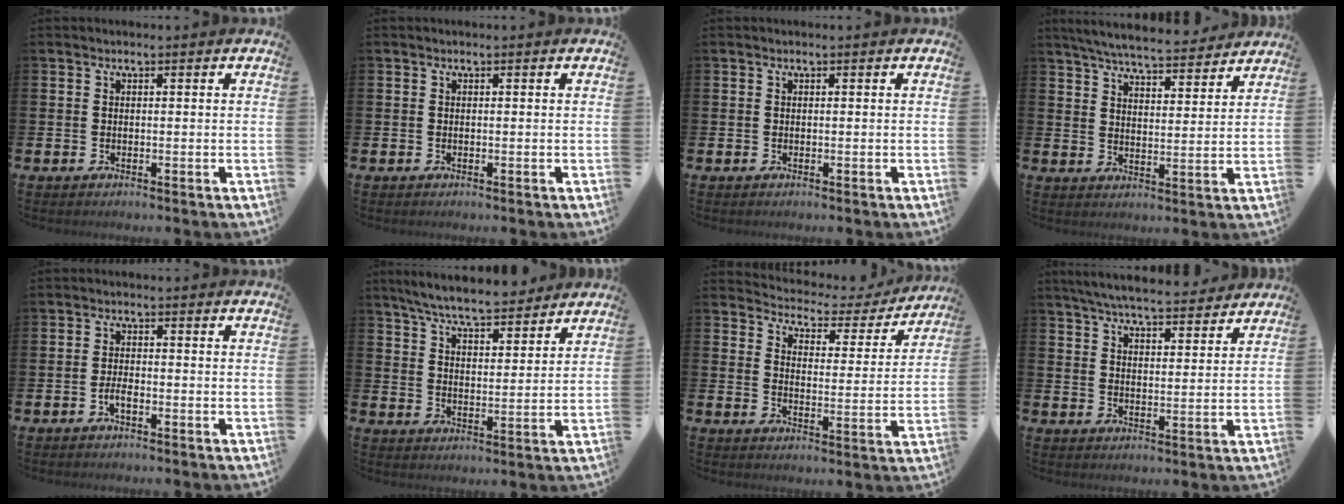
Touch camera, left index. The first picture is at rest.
{"total": 0.0}
{"total": 0.0}
{"total": 6.4, "force": [6.2, 0.7, 1.5], "torque": [-0.046, -0.039, 0.107]}
{"total": 1.7, "force": [-0.9, 0.7, 1.4], "torque": [-0.033, 0.004, -0.015]}
{"total": 7.2, "force": [6.7, 1.0, 2.2], "torque": [-0.060, -0.036, 0.118]}
{"total": 3.7, "force": [3.4, 1.2, 0.4], "torque": [-0.025, -0.038, 0.048]}
{"total": 6.2, "force": [6.0, 0.6, 1.5], "torque": [-0.035, -0.040, 0.105]}